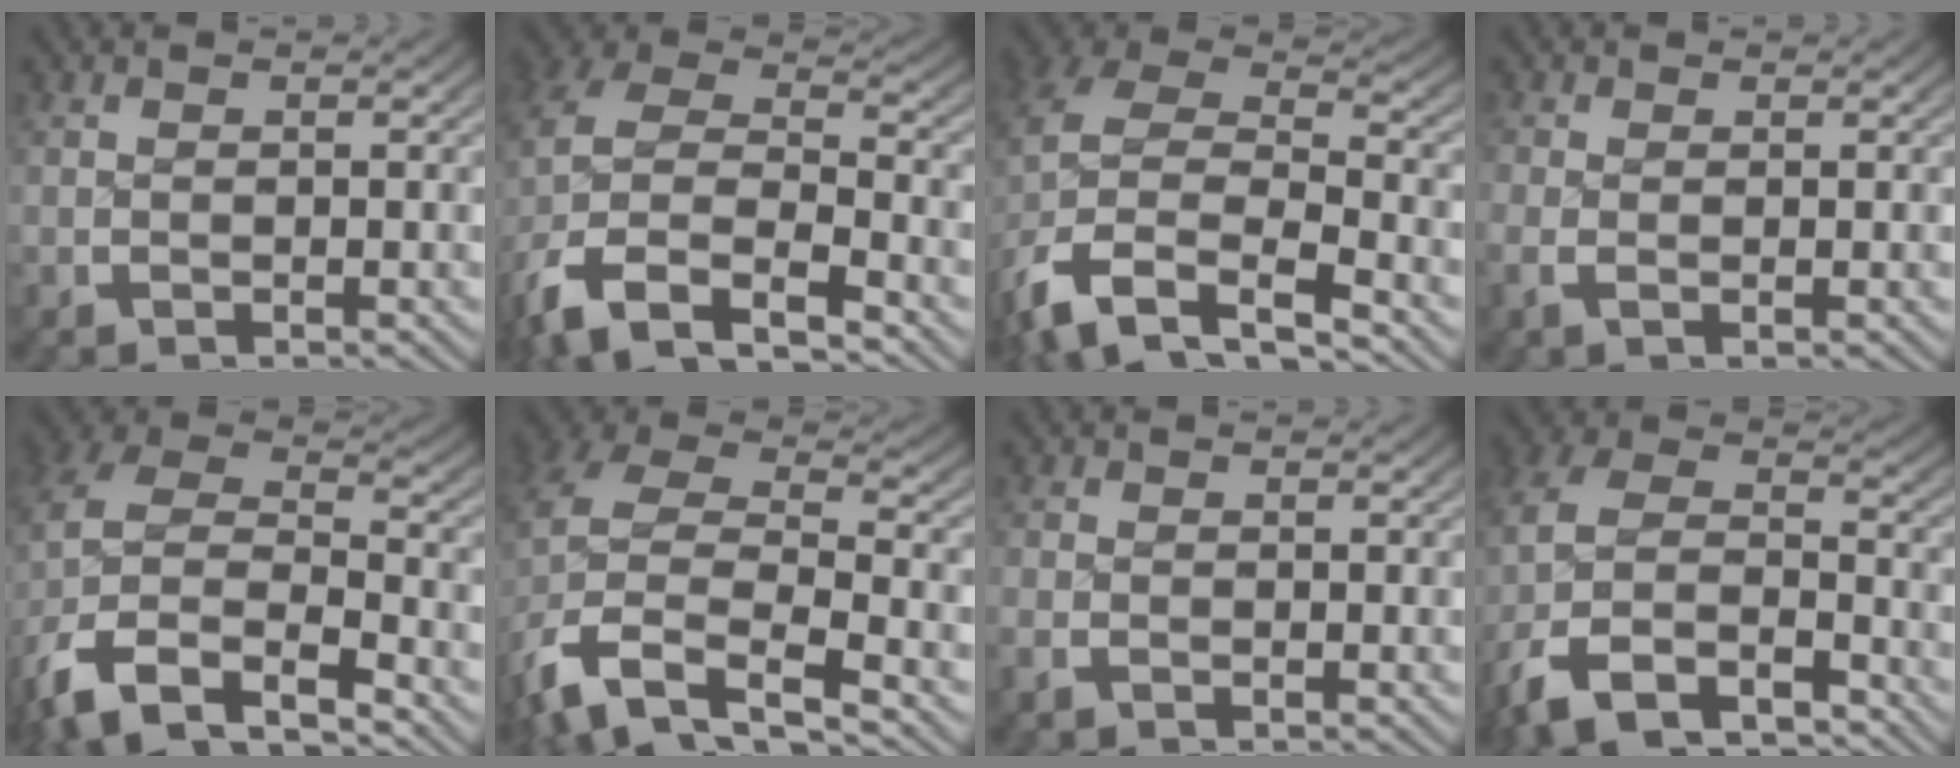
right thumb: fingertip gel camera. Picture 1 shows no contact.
{"total": 12.6, "force": [-2.0, 9.4, 8.2], "torque": [-0.201, -0.043, -0.022]}
{"total": 13.3, "force": [-1.9, 9.9, 8.7], "torque": [-0.206, -0.043, -0.021]}
{"total": 1.1, "force": [-0.2, 0.6, 0.9], "torque": [-0.025, -0.008, -0.003]}
{"total": 13.9, "force": [-2.7, 10.6, 8.6], "torque": [-0.211, -0.046, -0.036]}
{"total": 12.0, "force": [-1.7, 8.6, 8.2], "torque": [-0.195, -0.044, -0.014]}
{"total": 0.9, "force": [-0.7, 0.5, 0.3], "torque": [-0.006, -0.002, -0.017]}
{"total": 12.5, "force": [-3.8, 8.8, 8.1], "torque": [-0.199, -0.052, -0.051]}